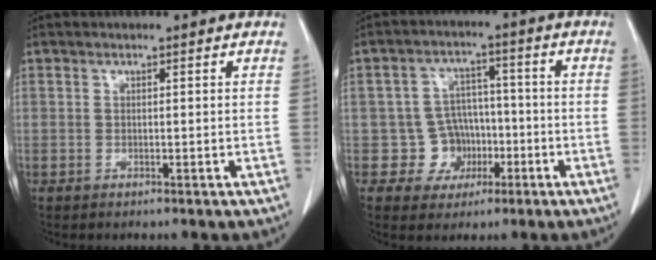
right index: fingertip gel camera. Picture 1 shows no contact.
{"total": 6.3, "force": [-1.8, 6.0, 0.6], "torque": [0.007, 0.020, -0.023]}